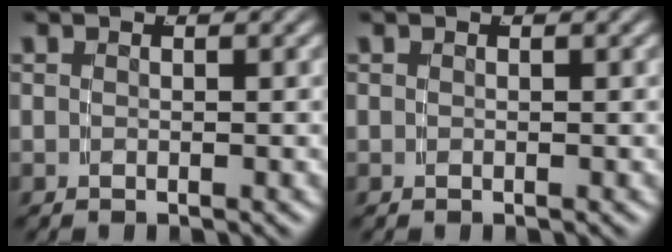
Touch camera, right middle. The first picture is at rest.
{"total": 0.0}